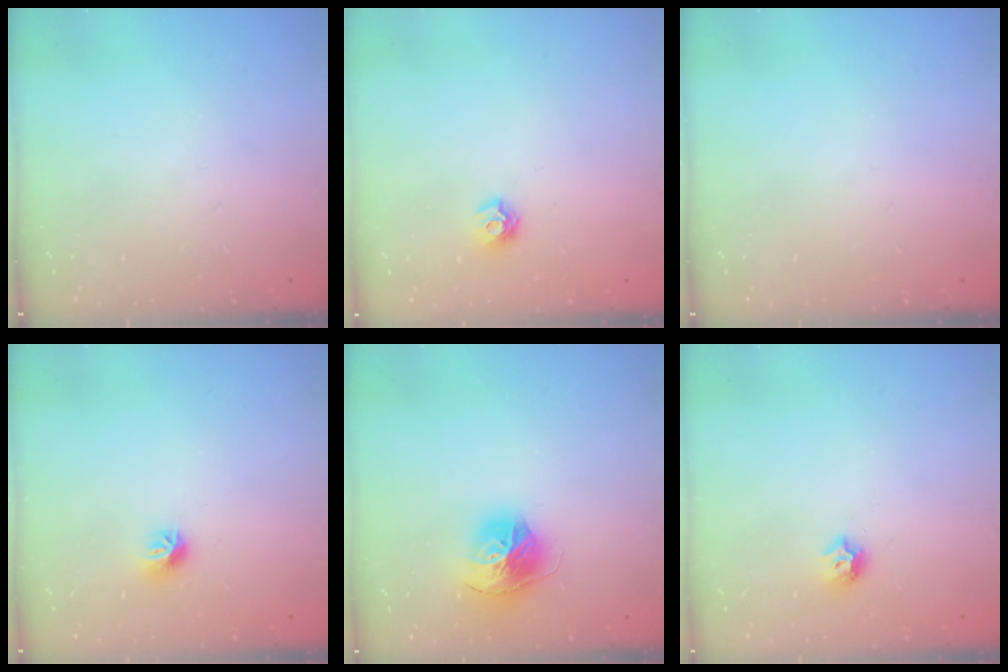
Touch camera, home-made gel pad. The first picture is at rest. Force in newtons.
{"total": 7.2, "press": 7.1, "slide": 0.7}
{"total": 0.0}
{"total": 8.0, "press": 7.9, "slide": 0.6}
{"total": 14.8, "press": 14.7, "slide": 1.6}
{"total": 6.3, "press": 6.3, "slide": 0.8}